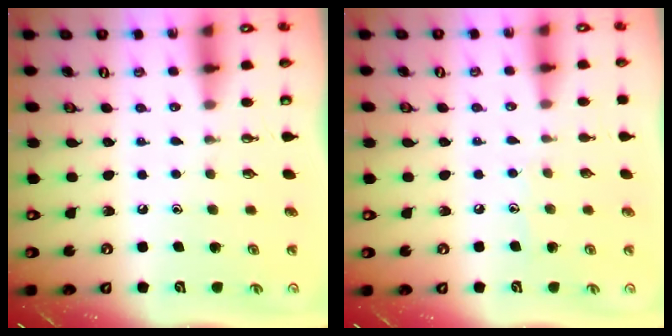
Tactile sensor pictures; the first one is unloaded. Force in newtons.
{"total": 4.6, "press": 4.5, "slide": 0.5}